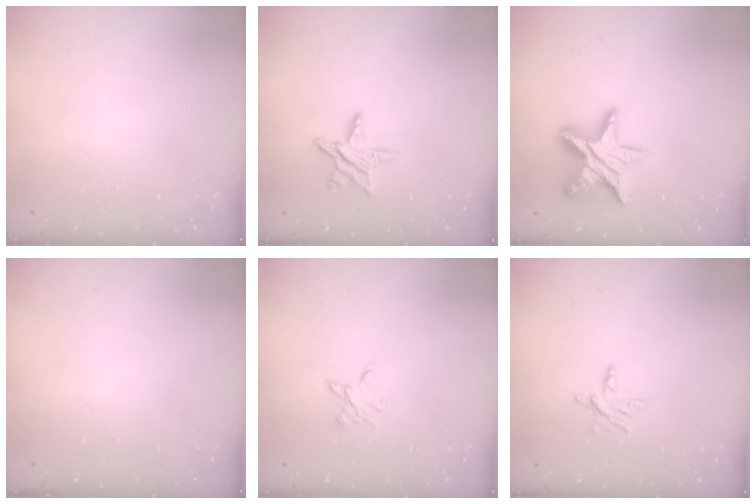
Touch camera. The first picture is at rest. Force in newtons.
{"total": 7.1, "press": 7.1, "slide": 0.1}
{"total": 14.1, "press": 14.0, "slide": 1.1}
{"total": 0.0}
{"total": 3.3, "press": 3.3, "slide": 0.2}
{"total": 5.5, "press": 5.5, "slide": 0.5}